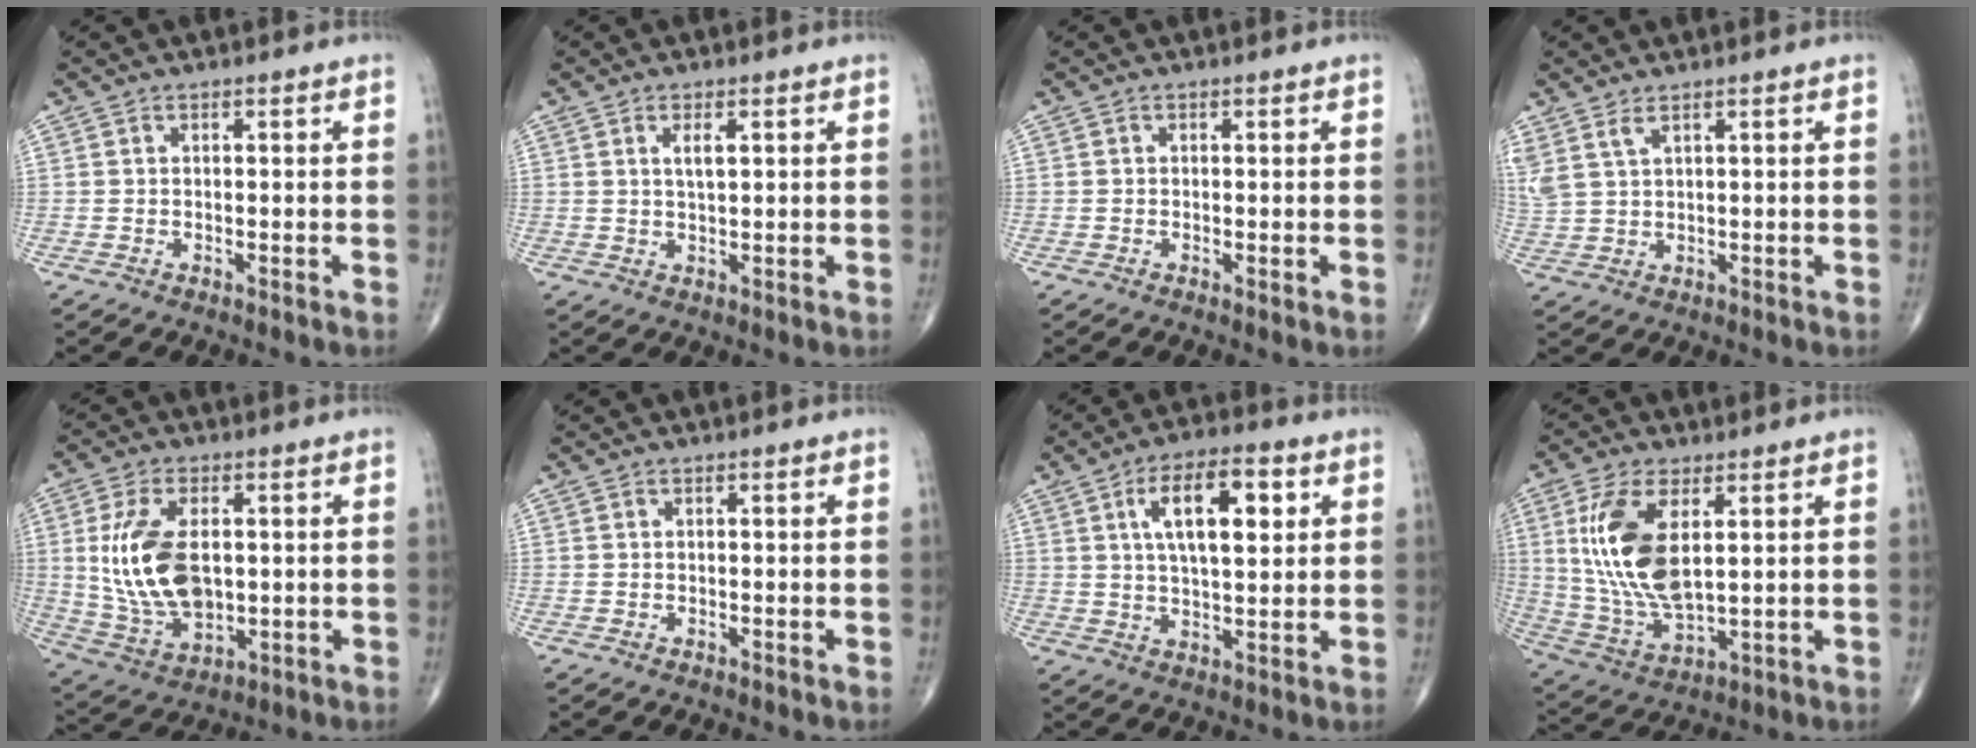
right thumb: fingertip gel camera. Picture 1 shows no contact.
{"total": 2.9, "force": [1.1, 0.9, 2.5], "torque": [-0.047, -0.006, 0.020]}
{"total": 0.6, "force": [-0.1, 0.2, 0.6], "torque": [-0.014, -0.003, -0.004]}
{"total": 4.7, "force": [3.0, 1.7, 3.1], "torque": [-0.078, -0.003, 0.071]}
{"total": 15.3, "force": [1.5, 8.7, 12.5], "torque": [-0.240, -0.011, 0.040]}
{"total": 0.0}
{"total": 12.4, "force": [4.0, 5.2, 10.5], "torque": [-0.160, -0.003, 0.065]}
{"total": 15.7, "force": [3.8, 7.3, 13.4], "torque": [-0.278, -0.019, 0.086]}